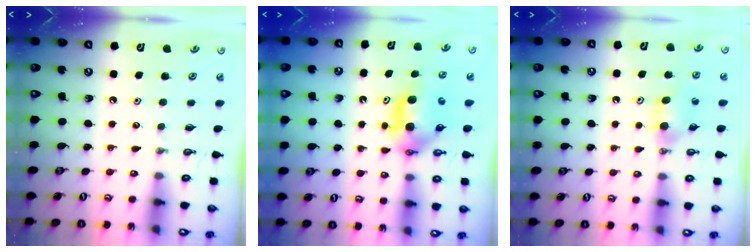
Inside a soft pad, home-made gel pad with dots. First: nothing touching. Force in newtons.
{"total": 6.4, "press": 4.9, "slide": 4.1}
{"total": 5.9, "press": 5.8, "slide": 1.0}